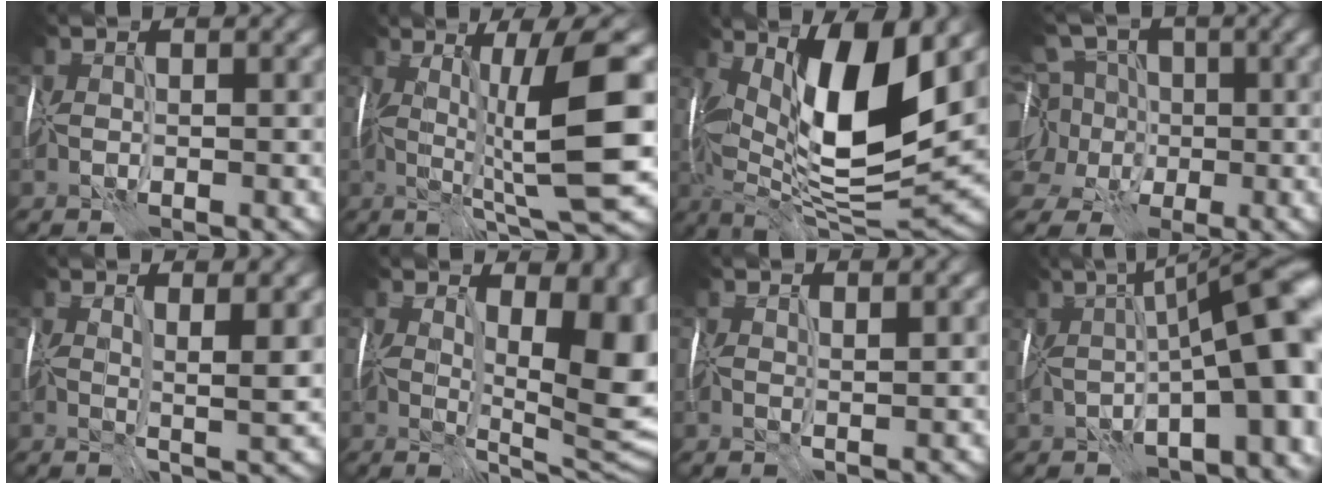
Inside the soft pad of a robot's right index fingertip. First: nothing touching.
{"total": 10.0, "force": [1.4, 1.4, 9.7], "torque": [-0.146, 0.006, 0.030]}
{"total": 13.1, "force": [3.4, 4.2, 11.9], "torque": [-0.200, -0.007, 0.061]}
{"total": 10.1, "force": [1.1, 8.6, 5.3], "torque": [-0.106, 0.028, -0.024]}
{"total": 3.8, "force": [1.5, 0.7, 3.5], "torque": [-0.044, -0.004, 0.025]}
{"total": 14.2, "force": [2.2, 6.2, 12.6], "torque": [-0.137, -0.005, 0.049]}
{"total": 1.4, "force": [0.9, 0.3, 1.1], "torque": [-0.014, -0.003, 0.016]}
{"total": 16.5, "force": [-1.0, 6.1, 15.2], "torque": [-0.191, 0.002, 0.004]}